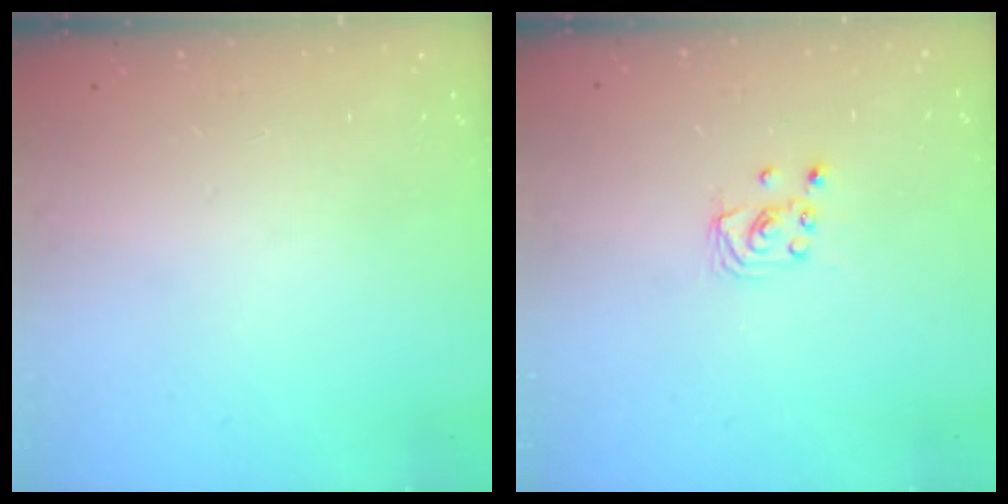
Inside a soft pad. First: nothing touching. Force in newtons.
{"total": 2.2, "press": 2.2, "slide": 0.2}